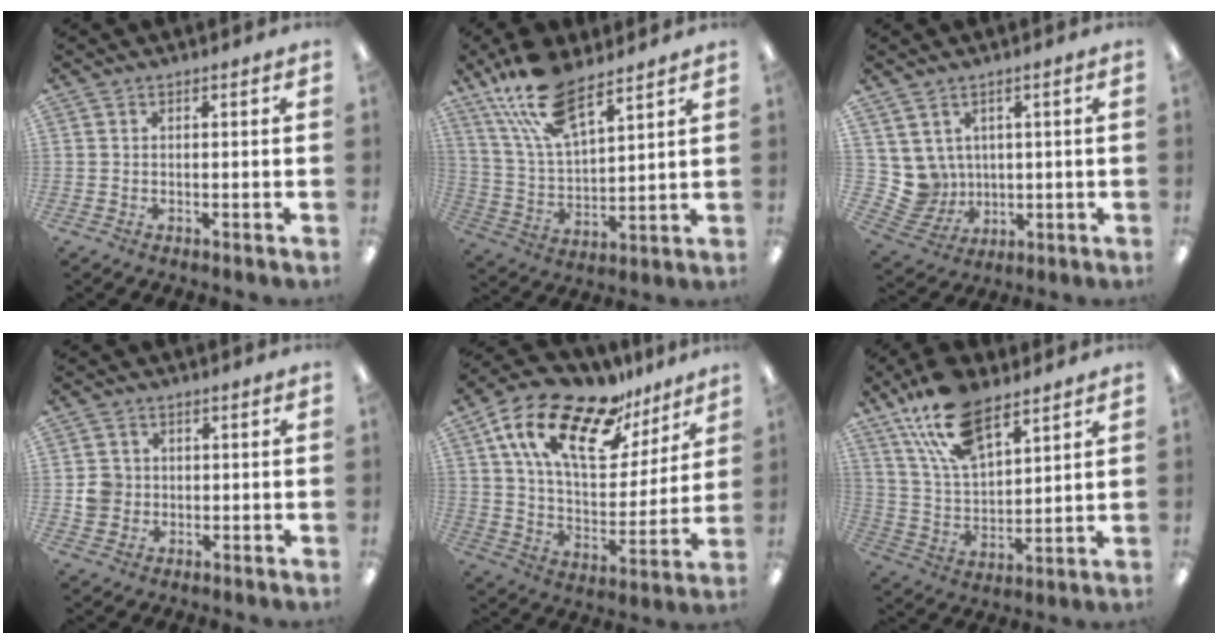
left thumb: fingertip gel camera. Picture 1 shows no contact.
{"total": 17.5, "force": [12.0, 6.9, 10.7], "torque": [-0.225, -0.045, 0.213]}
{"total": 7.2, "force": [2.6, 6.6, 0.9], "torque": [-0.060, -0.022, 0.058]}
{"total": 4.6, "force": [0.0, 4.5, 1.0], "torque": [-0.009, 0.006, -0.001]}
{"total": 21.9, "force": [14.1, 9.8, 13.5], "torque": [-0.237, -0.072, 0.246]}
{"total": 17.4, "force": [11.4, 8.1, 10.4], "torque": [-0.215, -0.039, 0.206]}